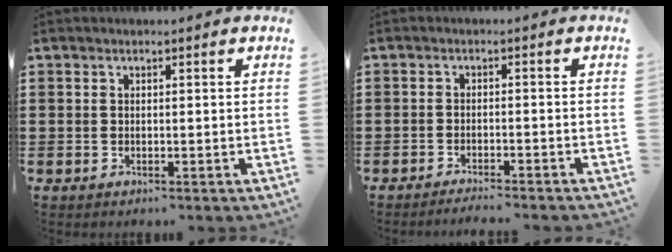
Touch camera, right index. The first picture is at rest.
{"total": 1.9, "force": [-1.9, -0.2, 0.2], "torque": [-0.005, 0.002, -0.038]}